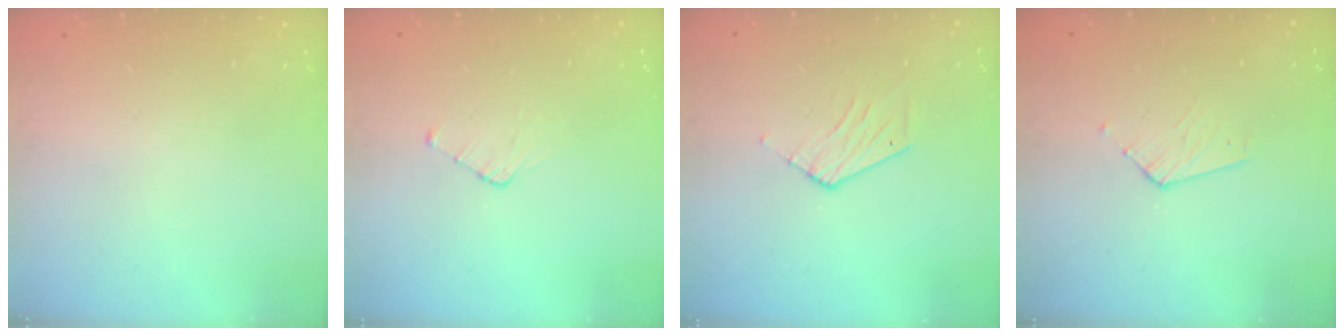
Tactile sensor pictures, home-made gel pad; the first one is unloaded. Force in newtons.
{"total": 2.5, "press": 2.5, "slide": 0.3}
{"total": 4.4, "press": 4.4, "slide": 0.4}
{"total": 3.2, "press": 3.1, "slide": 0.3}